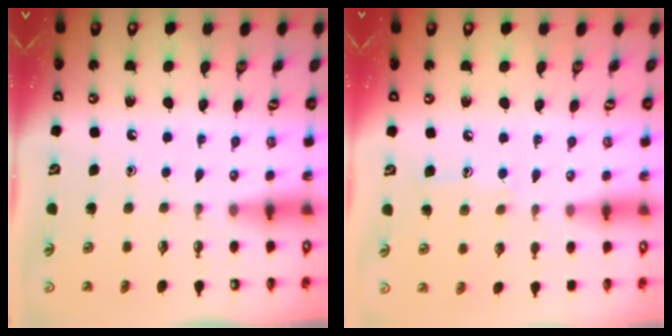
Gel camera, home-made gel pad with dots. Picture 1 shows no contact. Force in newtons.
{"total": 6.8, "press": 6.7, "slide": 0.7}